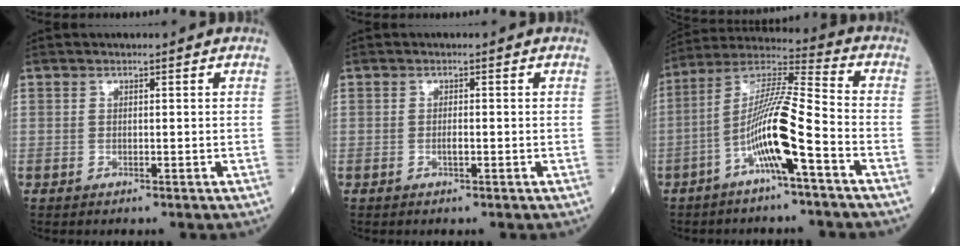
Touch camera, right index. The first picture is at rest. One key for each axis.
{"total": 1.0, "fx": -0.3, "fy": 0.1, "fz": 0.9, "tx": -0.020, "ty": -0.001, "tz": -0.006}
{"total": 12.4, "fx": -4.7, "fy": 0.2, "fz": 11.5, "tx": -0.224, "ty": 0.013, "tz": -0.095}